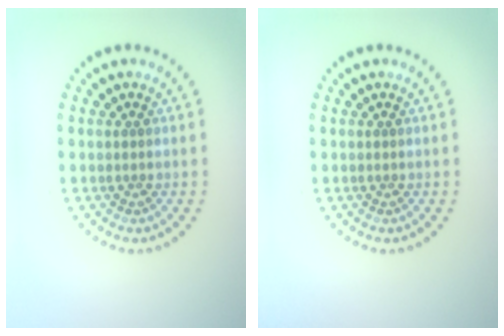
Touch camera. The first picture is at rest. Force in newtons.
{"total": 0.0}